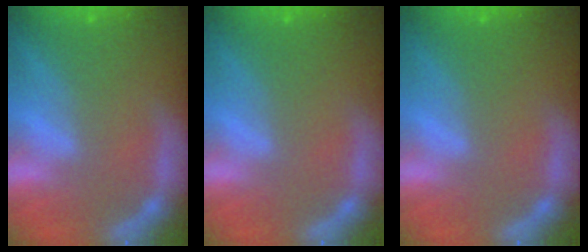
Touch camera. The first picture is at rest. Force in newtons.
{"total": 0.0}
{"total": 0.0}